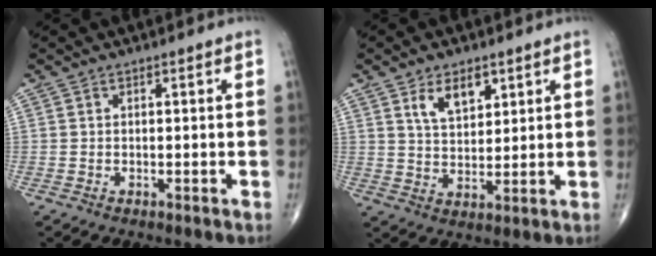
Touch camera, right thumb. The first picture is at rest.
{"total": 7.1, "force": [3.7, 3.8, 4.6], "torque": [-0.060, -0.025, 0.070]}